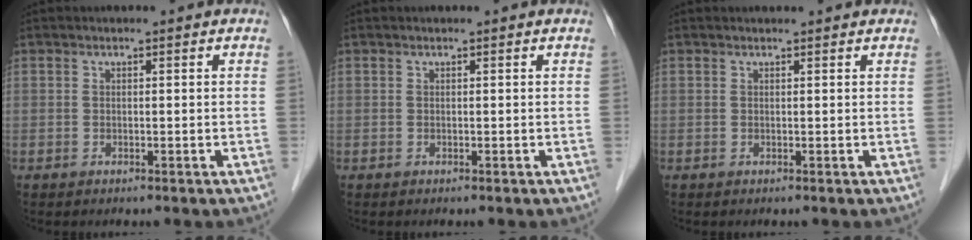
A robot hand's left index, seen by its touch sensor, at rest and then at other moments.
{"total": 0.0}
{"total": 1.8, "force": [1.7, 0.3, 0.4], "torque": [-0.012, 0.017, 0.021]}